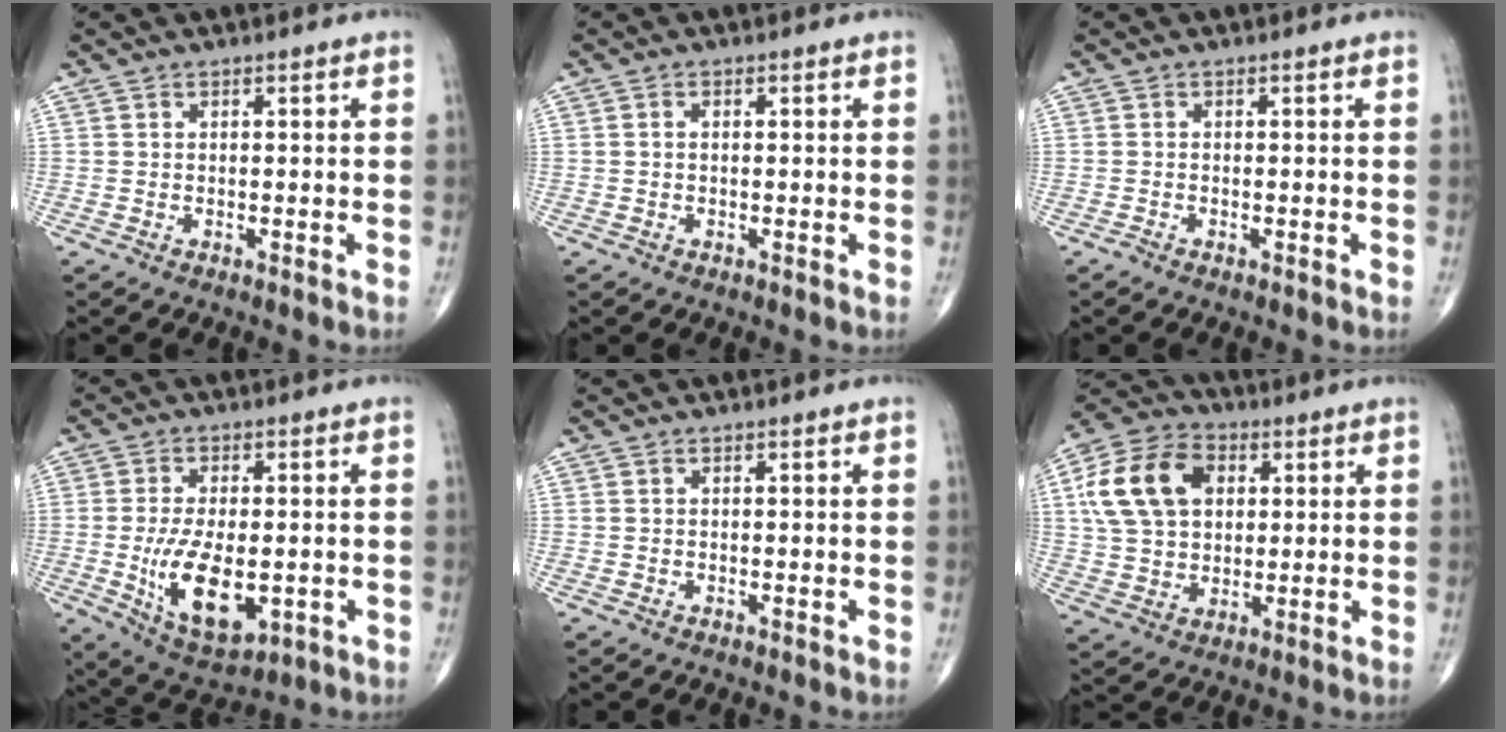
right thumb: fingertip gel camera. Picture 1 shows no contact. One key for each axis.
{"total": 0.7, "fx": 0.0, "fy": 0.5, "fz": 0.6, "tx": -0.013, "ty": 0.003, "tz": 0.000}
{"total": 0.5, "fx": -0.5, "fy": 0.2, "fz": 0.2, "tx": -0.011, "ty": -0.001, "tz": -0.011}
{"total": 13.2, "fx": -2.4, "fy": 6.6, "fz": 11.2, "tx": -0.189, "ty": -0.014, "tz": -0.024}
{"total": 0.0}
{"total": 16.2, "fx": 4.1, "fy": 11.5, "fz": 10.7, "tx": -0.187, "ty": 0.012, "tz": 0.070}